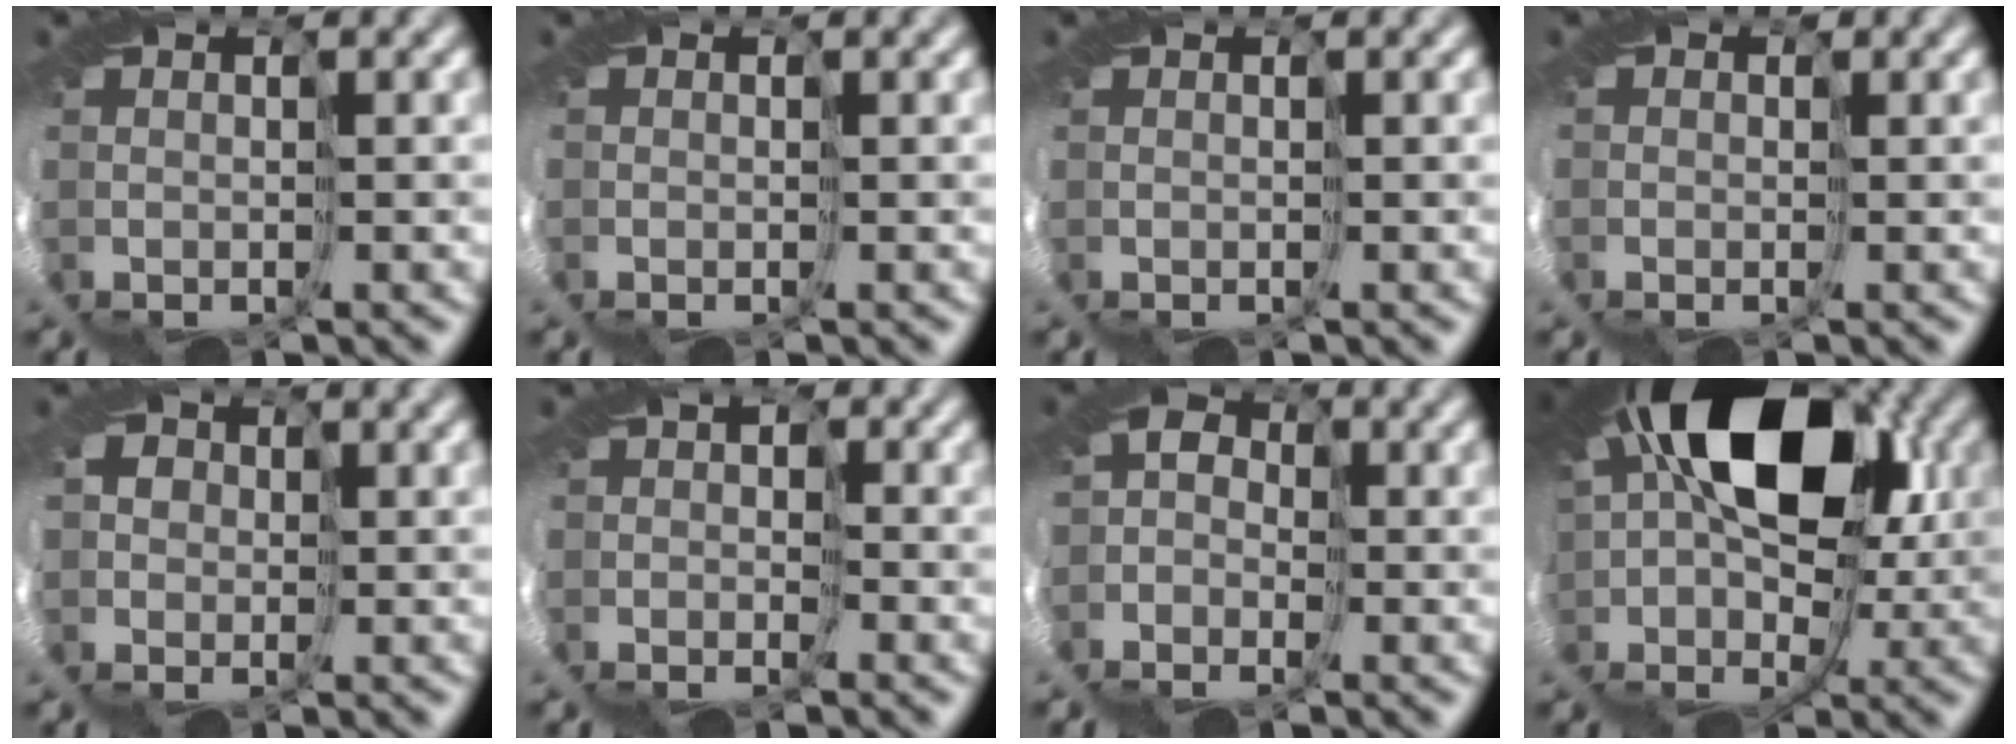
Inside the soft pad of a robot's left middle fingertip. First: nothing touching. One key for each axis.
{"total": 0.0}
{"total": 0.0}
{"total": 1.1, "fx": 0.1, "fy": 1.0, "fz": 0.5, "tx": -0.012, "ty": 0.008, "tz": -0.005}
{"total": 5.5, "fx": -0.5, "fy": 5.2, "fz": 1.7, "tx": -0.039, "ty": 0.007, "tz": -0.046}
{"total": 4.2, "fx": -0.7, "fy": 3.7, "fz": 1.9, "tx": -0.029, "ty": 0.005, "tz": -0.027}
{"total": 4.8, "fx": -2.4, "fy": 3.8, "fz": 1.5, "tx": -0.036, "ty": 0.000, "tz": -0.046}
{"total": 13.8, "fx": 4.0, "fy": 8.3, "fz": 10.2, "tx": -0.149, "ty": 0.018, "tz": 0.046}